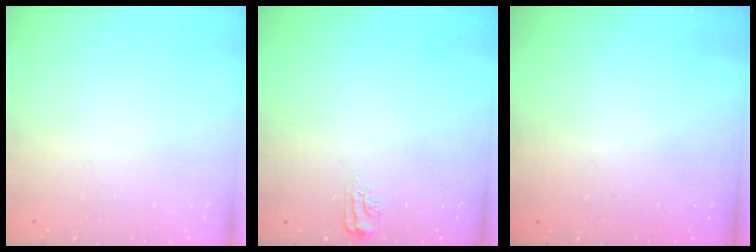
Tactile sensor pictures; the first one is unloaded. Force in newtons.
{"total": 4.0, "press": 4.0, "slide": 0.4}
{"total": 0.0}